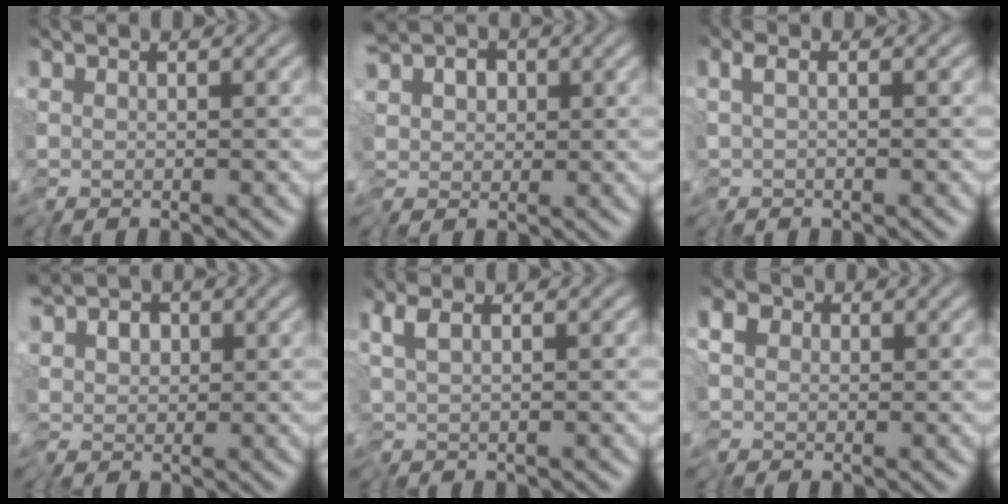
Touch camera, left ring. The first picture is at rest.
{"total": 3.6, "force": [-0.5, 2.4, 2.6], "torque": [-0.054, -0.004, -0.015]}
{"total": 0.7, "force": [-0.4, -0.4, 0.2], "torque": [-0.003, -0.007, -0.008]}
{"total": 2.9, "force": [-0.1, 1.8, 2.3], "torque": [-0.048, -0.002, -0.007]}
{"total": 0.8, "force": [0.0, -0.1, 0.8], "torque": [-0.016, -0.006, 0.003]}
{"total": 2.8, "force": [-0.1, 2.3, 1.6], "torque": [-0.035, 0.010, -0.010]}